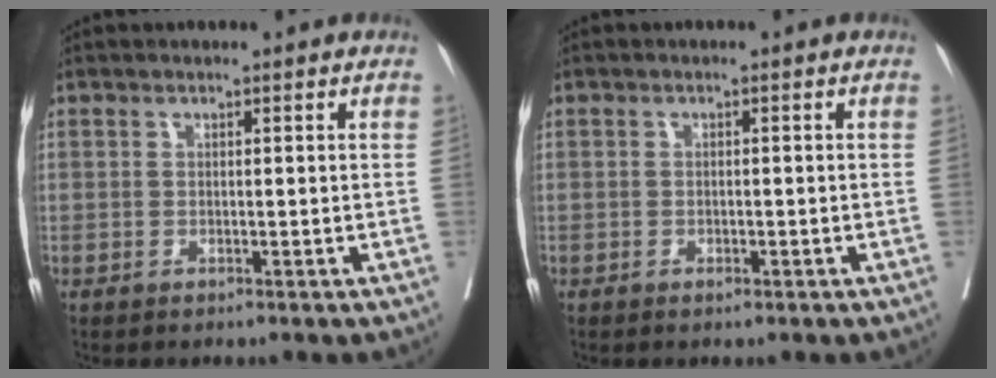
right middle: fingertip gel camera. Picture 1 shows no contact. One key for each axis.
{"total": 0.8, "fx": -0.5, "fy": 0.4, "fz": 0.5, "tx": -0.011, "ty": -0.001, "tz": -0.005}